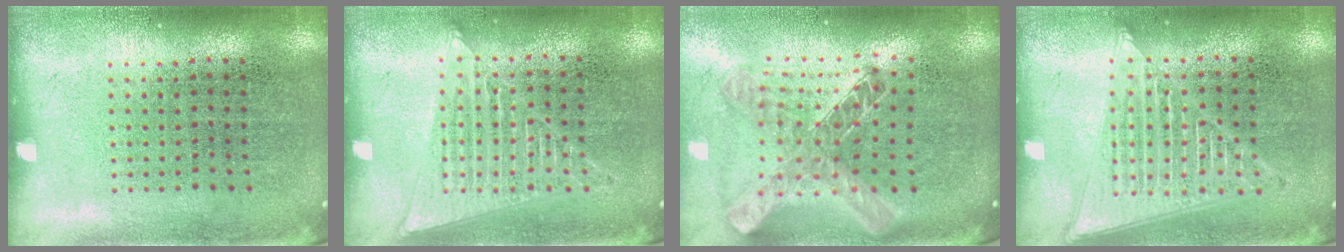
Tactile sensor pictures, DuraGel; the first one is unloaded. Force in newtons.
{"total": 1.4, "press": 1.4, "slide": 0.3}
{"total": 1.6, "press": 1.4, "slide": 0.8}
{"total": 2.0, "press": 2.0, "slide": 0.2}